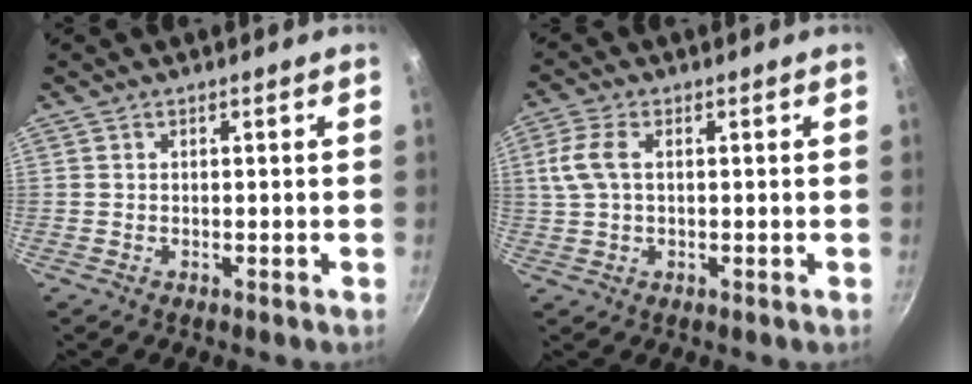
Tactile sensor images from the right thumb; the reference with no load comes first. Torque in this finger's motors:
{"motor_torque": [-0.38, 0.49, -0.21, -0.09, 0.17]}